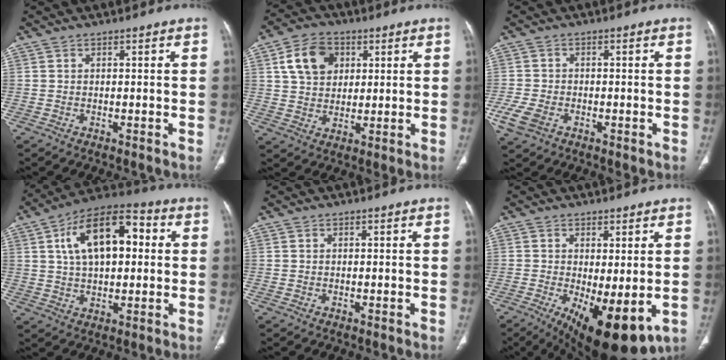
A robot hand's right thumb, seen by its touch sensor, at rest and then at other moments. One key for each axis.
{"total": 10.1, "fx": 3.4, "fy": 7.5, "fz": 5.8, "tx": -0.080, "ty": -0.003, "tz": 0.060}
{"total": 5.2, "fx": -2.1, "fy": 3.5, "fz": 3.2, "tx": -0.077, "ty": 0.005, "tz": -0.037}
{"total": 16.5, "fx": 3.7, "fy": 8.9, "fz": 13.5, "tx": -0.207, "ty": 0.021, "tz": 0.056}
{"total": 0.0}
{"total": 13.6, "fx": -4.0, "fy": 5.1, "fz": 12.0, "tx": -0.179, "ty": -0.026, "tz": -0.043}